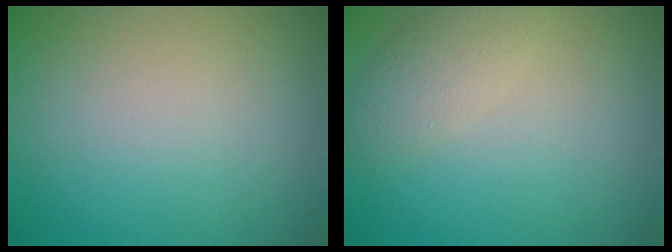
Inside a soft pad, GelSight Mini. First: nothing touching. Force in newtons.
{"total": 2.4, "press": 2.4, "slide": 0.2}